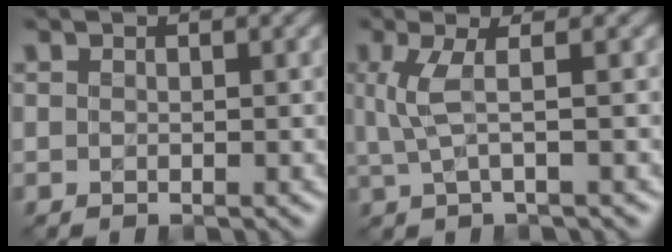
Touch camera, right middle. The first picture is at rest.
{"total": 3.0, "force": [0.5, 0.7, 2.9], "torque": [-0.062, 0.001, 0.012]}